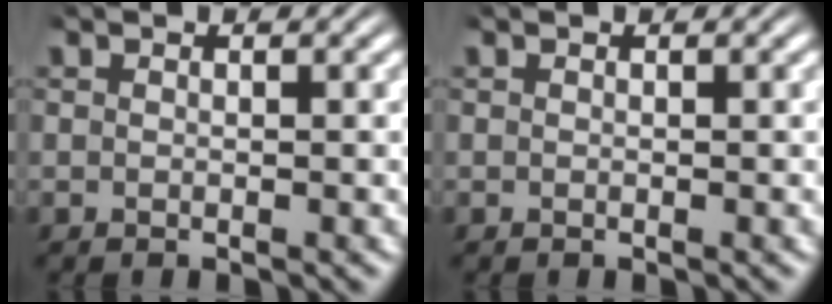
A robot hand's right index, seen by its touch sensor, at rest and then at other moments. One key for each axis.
{"total": 0.0}